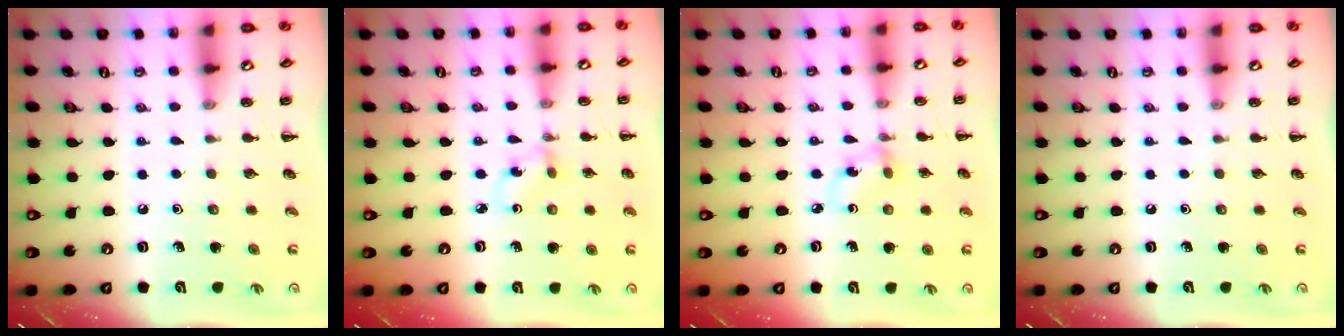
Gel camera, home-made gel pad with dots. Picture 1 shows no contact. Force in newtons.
{"total": 1.5, "press": 1.3, "slide": 0.7}
{"total": 3.0, "press": 2.9, "slide": 0.7}
{"total": 0.0}